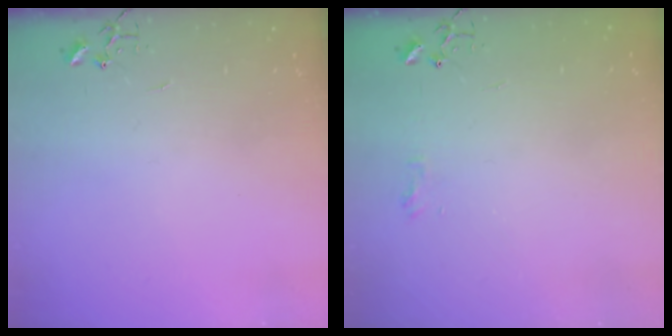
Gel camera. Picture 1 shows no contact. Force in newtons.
{"total": 6.0, "press": 6.0, "slide": 0.6}